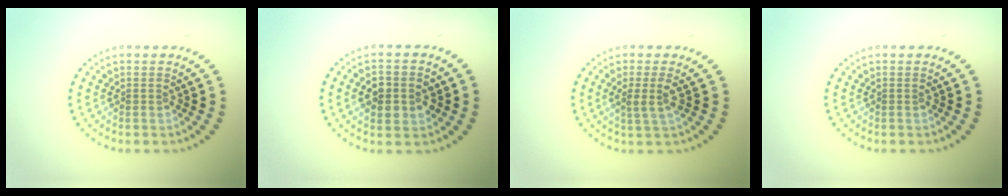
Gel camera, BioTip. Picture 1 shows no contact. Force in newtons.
{"total": 3.7, "press": 3.6, "slide": 0.3}
{"total": 1.9, "press": 1.5, "slide": 1.1}
{"total": 0.0}